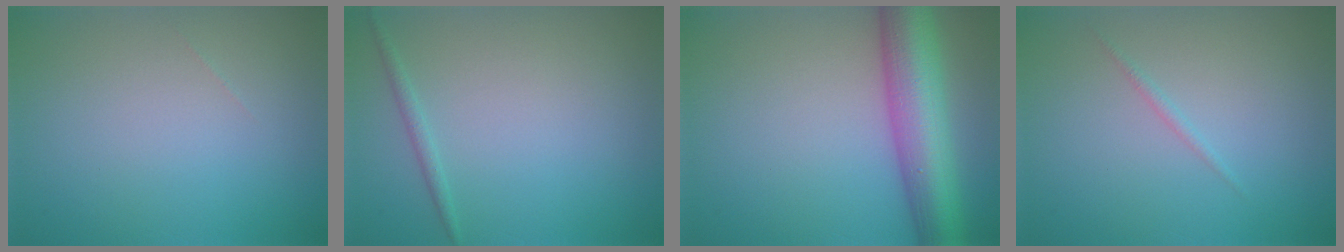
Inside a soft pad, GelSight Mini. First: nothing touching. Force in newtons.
{"total": 0.9, "press": 0.9, "slide": 0.1}
{"total": 8.8, "press": 8.8, "slide": 0.2}
{"total": 0.6, "press": 0.6, "slide": 0.0}